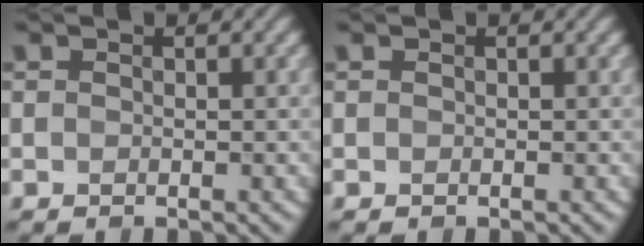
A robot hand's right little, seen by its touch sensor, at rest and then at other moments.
{"total": 0.0}